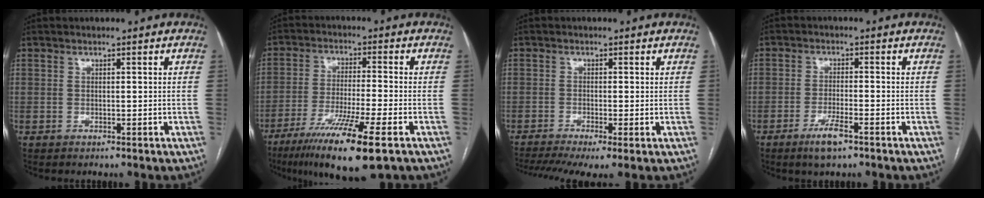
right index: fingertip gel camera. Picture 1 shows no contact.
{"total": 13.5, "force": [-7.8, 0.2, 11.0], "torque": [-0.204, -0.039, -0.135]}
{"total": 8.4, "force": [-5.4, 1.7, 6.2], "torque": [-0.109, -0.009, -0.090]}
{"total": 4.5, "force": [-2.9, 0.7, 3.4], "torque": [-0.069, -0.005, -0.051]}